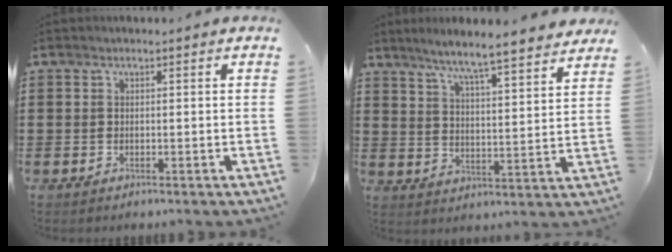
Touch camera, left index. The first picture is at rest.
{"total": 5.9, "force": [5.4, -0.6, 2.2], "torque": [-0.068, -0.040, 0.088]}